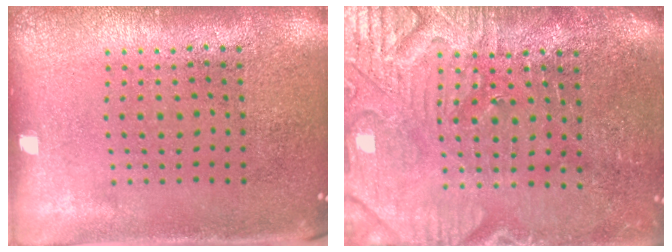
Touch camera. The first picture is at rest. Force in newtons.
{"total": 4.0, "press": 3.8, "slide": 1.3}